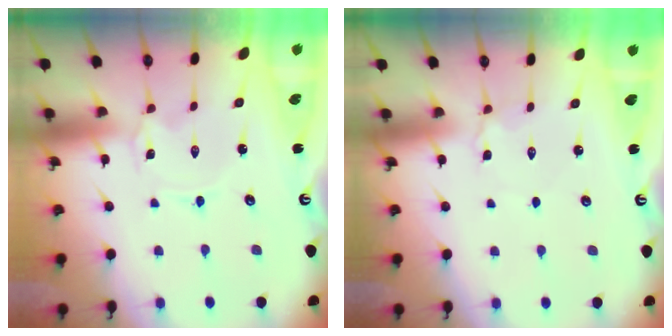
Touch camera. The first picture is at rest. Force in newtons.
{"total": 3.8, "press": 3.8, "slide": 0.6}